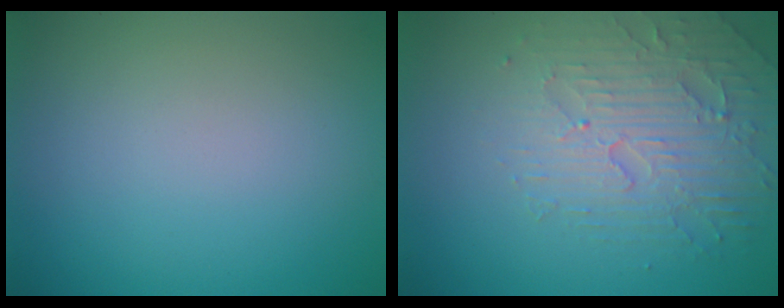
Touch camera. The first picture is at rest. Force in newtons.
{"total": 4.5, "press": 3.6, "slide": 2.7}